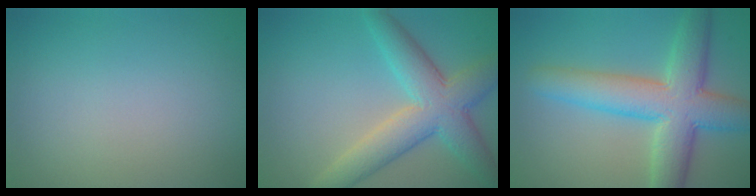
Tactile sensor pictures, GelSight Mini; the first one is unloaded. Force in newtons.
{"total": 6.6, "press": 6.6, "slide": 0.4}
{"total": 8.3, "press": 8.3, "slide": 0.2}